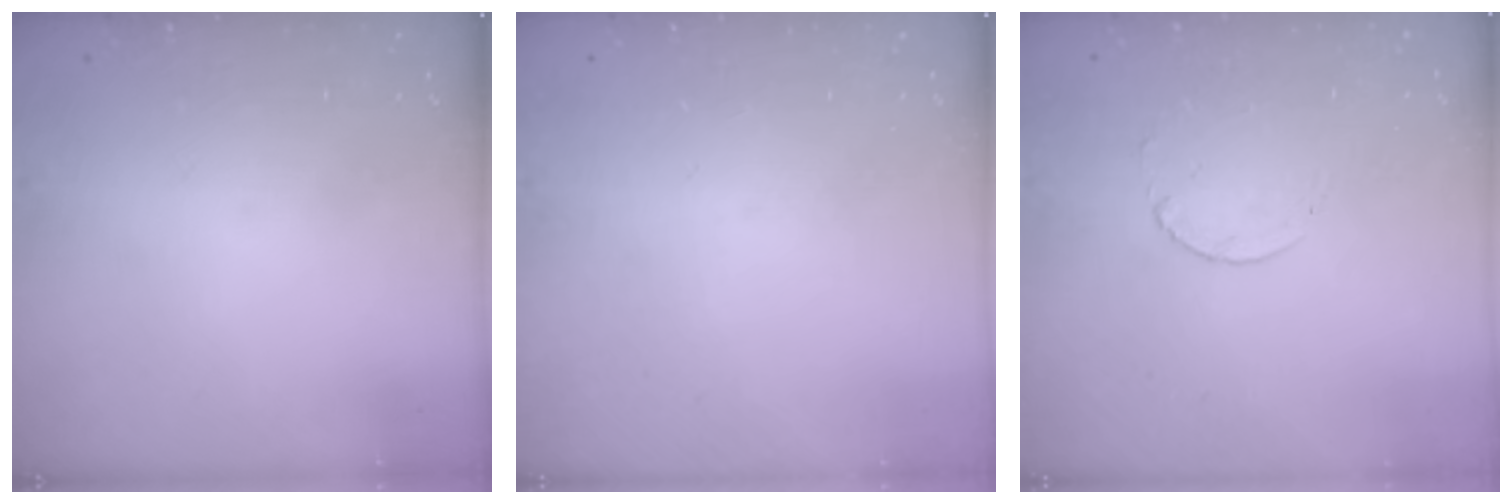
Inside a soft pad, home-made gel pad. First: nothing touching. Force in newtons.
{"total": 0.0}
{"total": 2.3, "press": 2.3, "slide": 0.3}